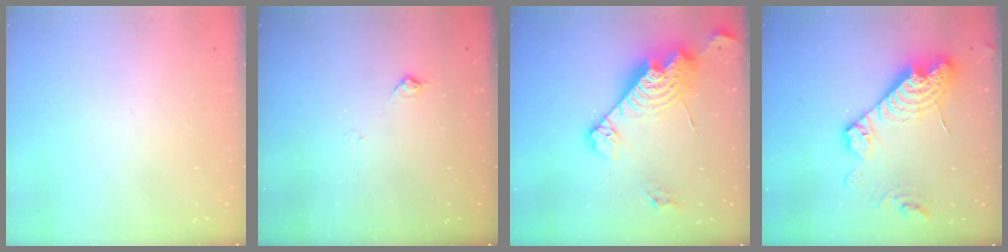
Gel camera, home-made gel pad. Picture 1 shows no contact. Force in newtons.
{"total": 5.5, "press": 5.5, "slide": 0.8}
{"total": 20.8, "press": 20.7, "slide": 1.7}
{"total": 18.7, "press": 18.6, "slide": 1.6}